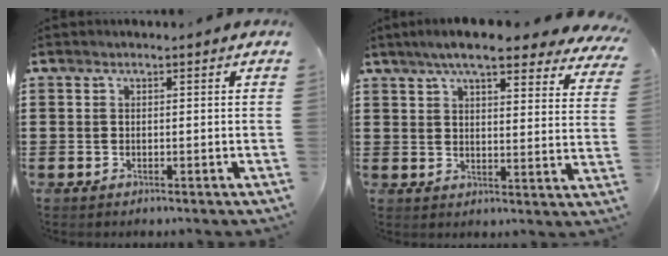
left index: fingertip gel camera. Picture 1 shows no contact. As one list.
[{"total": 8.0, "force": [6.7, 0.8, 4.4], "torque": [-0.090, -0.020, 0.115]}]